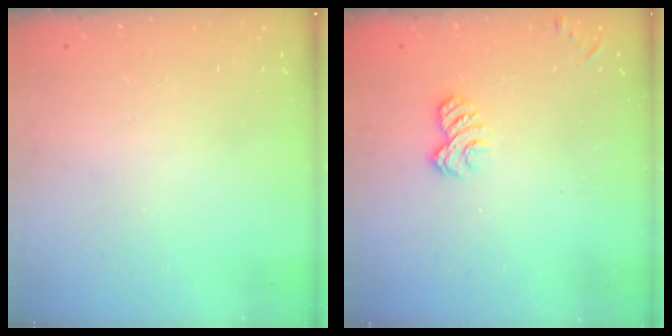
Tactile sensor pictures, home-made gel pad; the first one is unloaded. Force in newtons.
{"total": 3.4, "press": 3.2, "slide": 1.1}